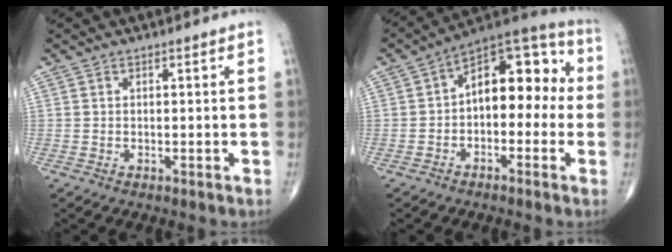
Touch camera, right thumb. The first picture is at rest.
{"total": 13.9, "force": [-0.1, 8.1, 11.2], "torque": [-0.123, 0.051, -0.019]}